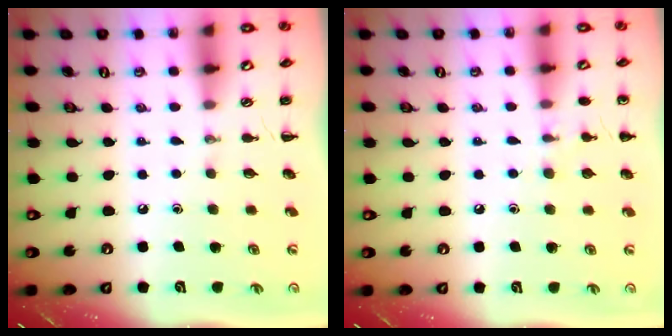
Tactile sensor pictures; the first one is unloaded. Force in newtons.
{"total": 6.8, "press": 6.6, "slide": 1.8}